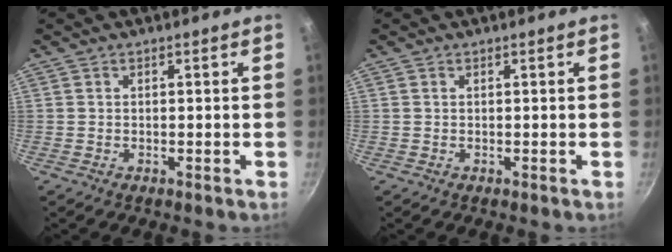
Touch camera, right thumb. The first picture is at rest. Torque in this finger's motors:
{"motor_torque": [0.16, 0.07, 0.27, 0.05, 0.03]}